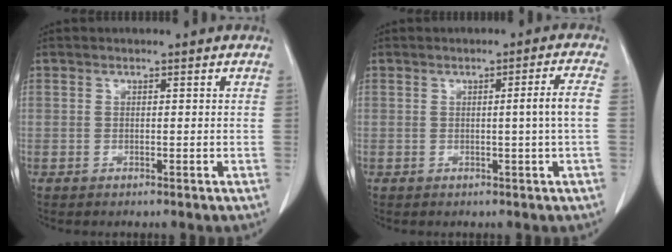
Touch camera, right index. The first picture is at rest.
{"total": 3.5, "force": [-0.3, -1.0, 3.3], "torque": [-0.048, -0.002, -0.002]}